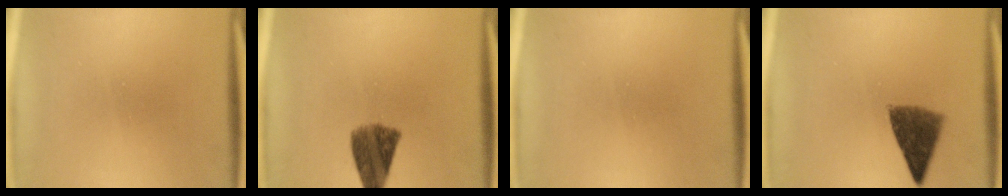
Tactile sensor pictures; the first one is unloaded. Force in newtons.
{"total": 7.3}
{"total": 1.6}
{"total": 7.2}